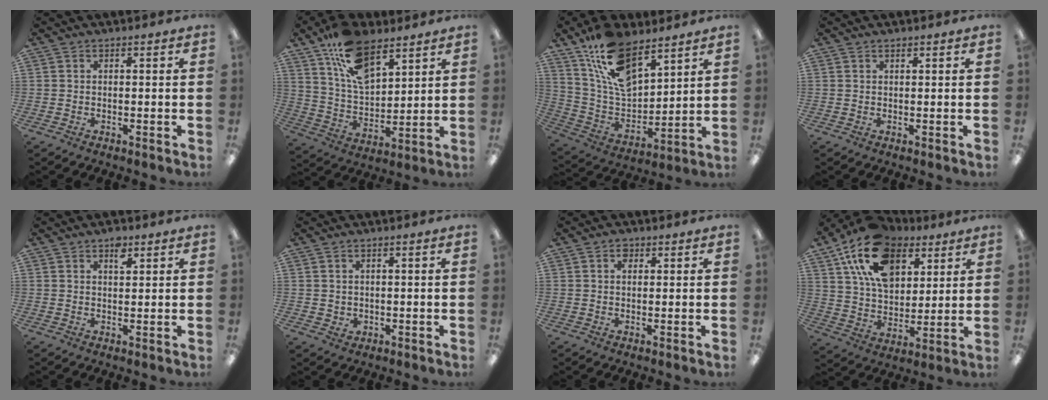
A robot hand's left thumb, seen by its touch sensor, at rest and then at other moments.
{"total": 15.8, "force": [10.1, 7.8, 9.3], "torque": [-0.168, -0.039, 0.184]}
{"total": 16.5, "force": [11.3, 7.5, 9.5], "torque": [-0.190, -0.051, 0.208]}
{"total": 0.6, "force": [0.6, 0.1, 0.1], "torque": [-0.003, 0.001, 0.010]}
{"total": 3.3, "force": [2.2, 1.5, 2.0], "torque": [-0.019, -0.008, 0.034]}
{"total": 1.7, "force": [0.8, 1.5, 0.2], "torque": [0.001, 0.000, 0.011]}
{"total": 1.9, "force": [0.8, 1.3, 1.2], "torque": [-0.016, 0.001, 0.012]}
{"total": 18.7, "force": [10.5, 11.5, 10.4], "torque": [-0.190, -0.030, 0.193]}